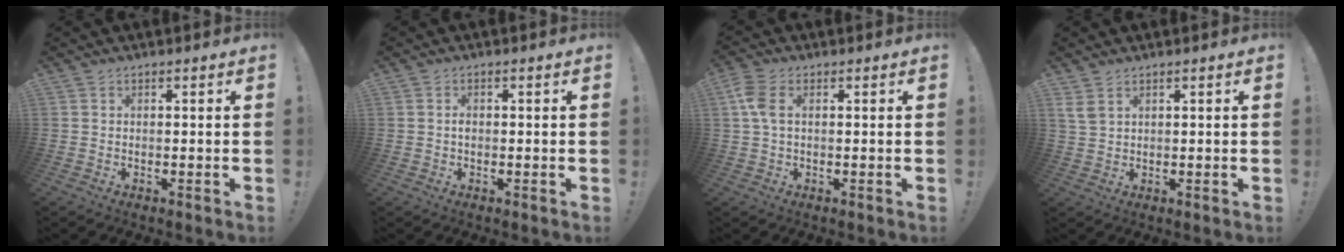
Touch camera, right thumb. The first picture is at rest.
{"total": 1.0, "force": [-0.4, 0.6, 0.6], "torque": [-0.017, 0.004, -0.007]}
{"total": 5.5, "force": [1.1, 2.7, 4.7], "torque": [-0.093, 0.002, 0.018]}
{"total": 3.3, "force": [2.0, 1.5, 2.2], "torque": [-0.053, -0.003, 0.041]}